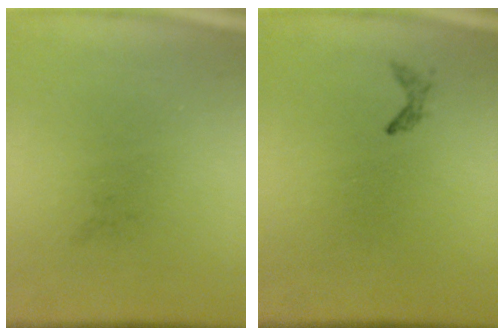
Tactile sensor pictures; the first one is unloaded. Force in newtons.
{"total": 0.7}